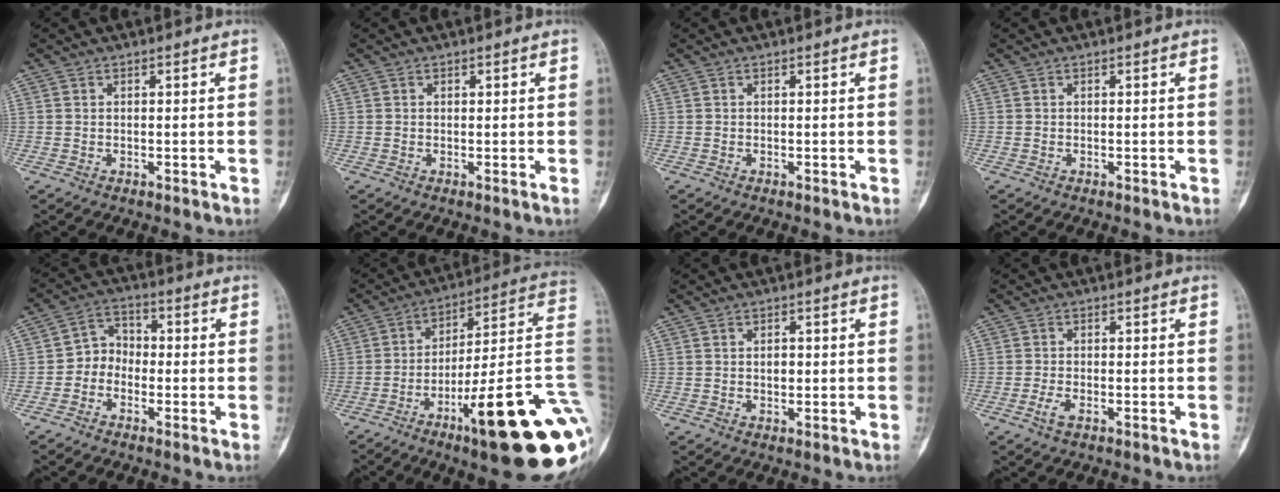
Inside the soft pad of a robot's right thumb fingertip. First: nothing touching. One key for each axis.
{"total": 0.0}
{"total": 0.0}
{"total": 0.0}
{"total": 5.5, "fx": -2.0, "fy": 4.6, "fz": 2.2, "tx": -0.008, "ty": 0.029, "tz": -0.053}
{"total": 28.6, "fx": -9.6, "fy": 5.3, "fz": 26.4, "tx": -0.270, "ty": 0.050, "tz": -0.142}
{"total": 1.6, "fx": 0.0, "fy": 1.2, "fz": 1.1, "tx": -0.006, "ty": 0.003, "tz": -0.001}
{"total": 2.5, "fx": -1.4, "fy": 1.2, "fz": 1.7, "tx": -0.037, "ty": 0.005, "tz": -0.028}